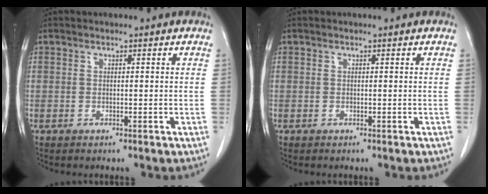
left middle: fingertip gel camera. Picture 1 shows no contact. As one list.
[{"total": 0.0}]